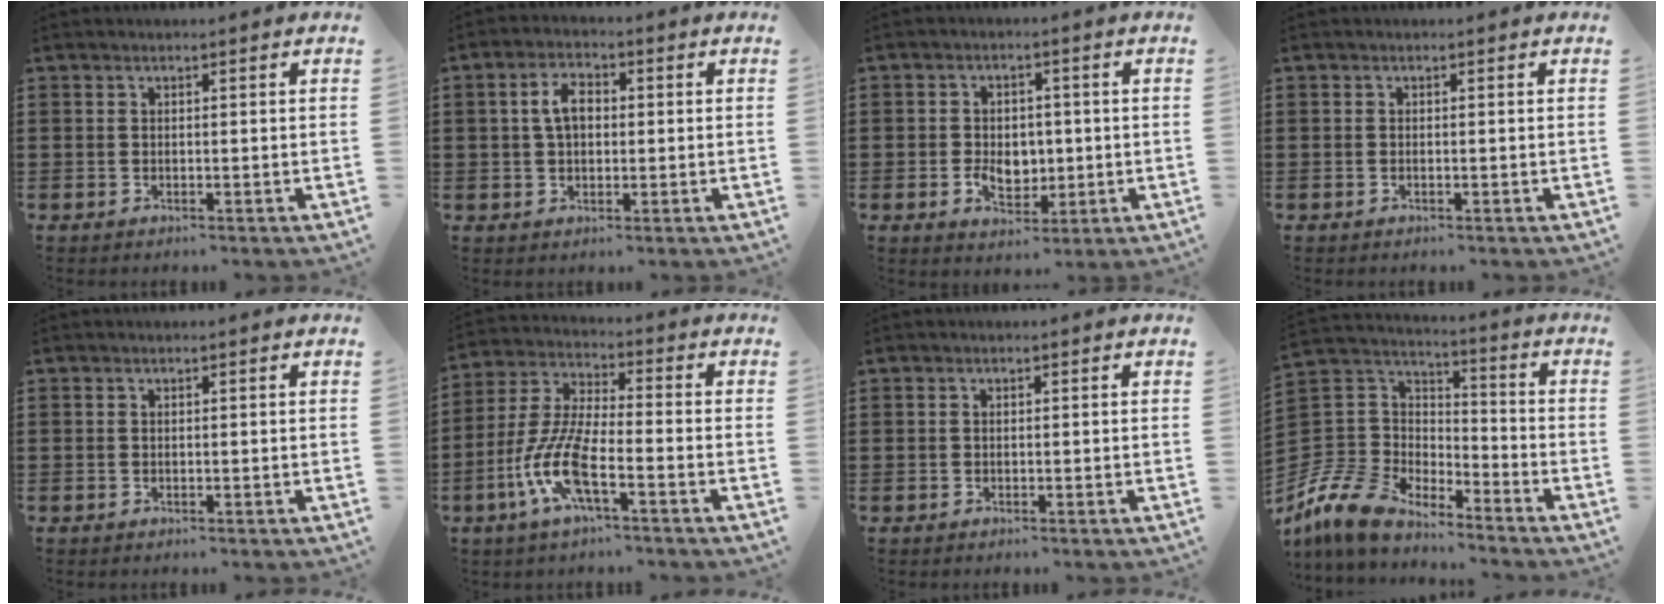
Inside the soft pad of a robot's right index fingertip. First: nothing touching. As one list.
[{"total": 4.9, "force": [0.4, 2.7, 4.0], "torque": [-0.092, 0.009, 0.003]}, {"total": 5.2, "force": [-0.7, 3.6, 3.7], "torque": [-0.057, 0.001, -0.015]}, {"total": 0.0}, {"total": 0.0}, {"total": 9.6, "force": [-4.3, 2.3, 8.3], "torque": [-0.204, -0.015, -0.089]}, {"total": 0.0}, {"total": 10.6, "force": [-8.3, 6.3, 2.2], "torque": [-0.108, 0.005, -0.170]}]